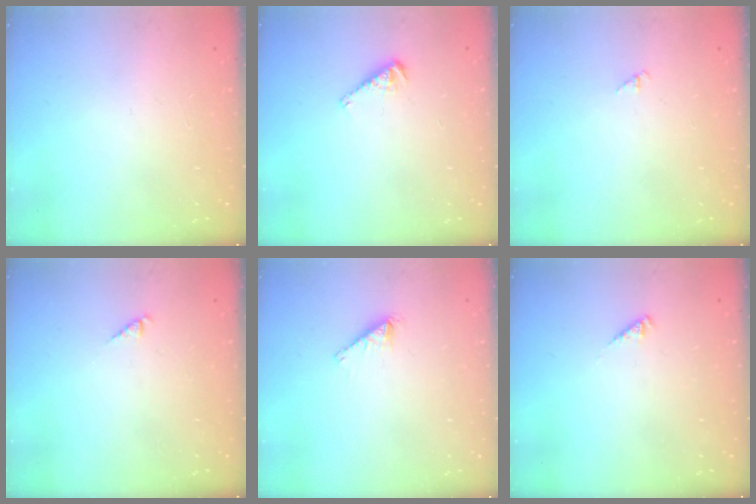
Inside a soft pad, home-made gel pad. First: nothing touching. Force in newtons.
{"total": 5.0, "press": 4.9, "slide": 0.7}
{"total": 1.2, "press": 1.1, "slide": 0.3}
{"total": 2.6, "press": 2.6, "slide": 0.4}
{"total": 1.2, "press": 1.2, "slide": 0.1}
{"total": 1.7, "press": 1.7, "slide": 0.4}